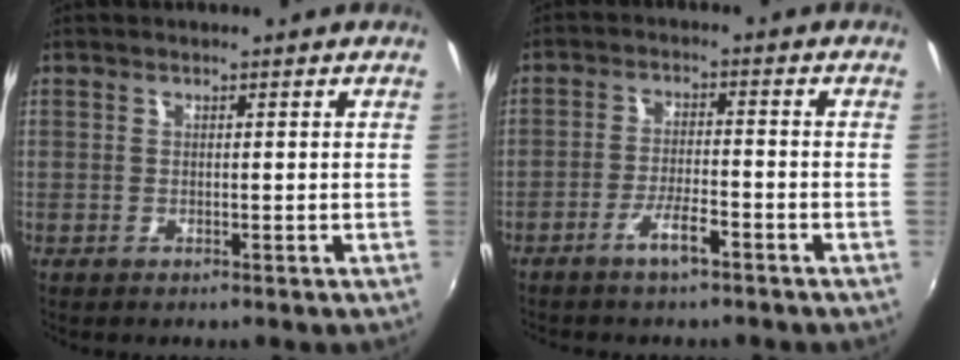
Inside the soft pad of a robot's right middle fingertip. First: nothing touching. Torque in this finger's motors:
{"motor_torque": [1.07, -1.07, 0.17, 0.10]}